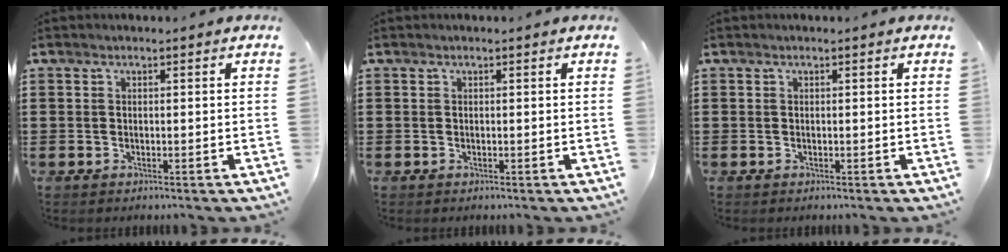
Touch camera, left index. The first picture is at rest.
{"total": 0.0}
{"total": 0.0}